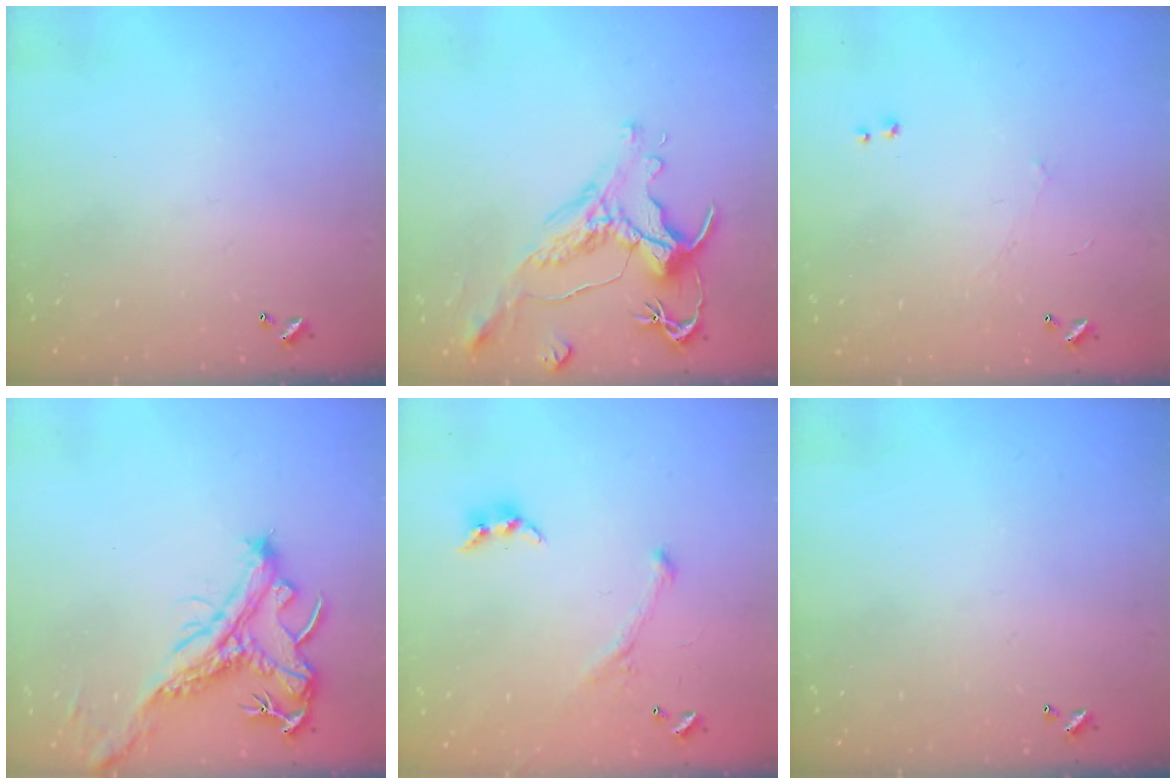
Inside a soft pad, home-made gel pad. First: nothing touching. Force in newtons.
{"total": 1.6, "press": 0.9, "slide": 1.3}
{"total": 1.0, "press": 0.9, "slide": 0.5}
{"total": 2.0, "press": 1.5, "slide": 1.3}
{"total": 2.8, "press": 2.6, "slide": 1.0}
{"total": 0.0}